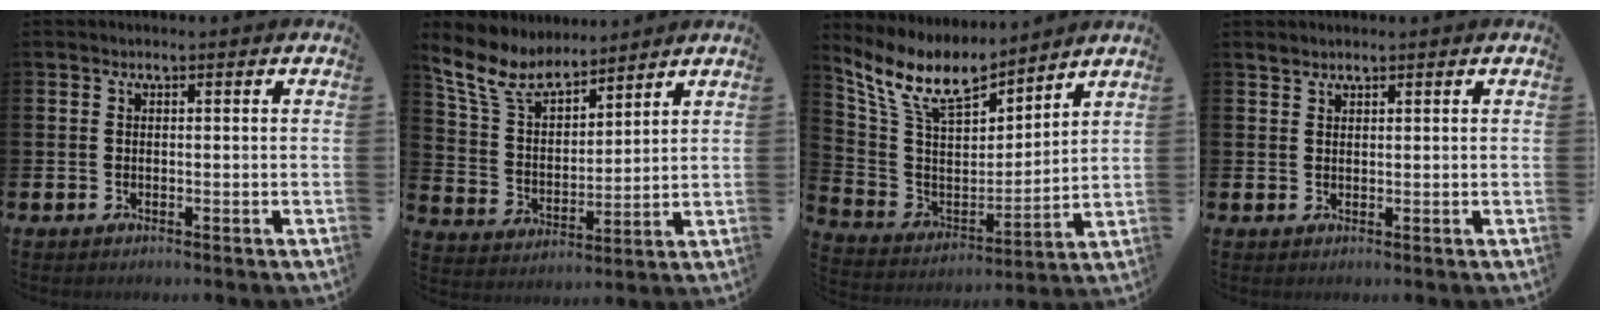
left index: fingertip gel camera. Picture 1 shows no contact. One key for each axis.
{"total": 8.8, "fx": 7.6, "fy": 3.3, "fz": 2.9, "tx": -0.098, "ty": -0.036, "tz": 0.138}
{"total": 10.7, "fx": 9.2, "fy": 3.5, "fz": 4.3, "tx": -0.133, "ty": -0.052, "tz": 0.166}
{"total": 1.2, "fx": 1.2, "fy": 0.4, "fz": -0.1, "tx": 0.009, "ty": -0.002, "tz": 0.020}